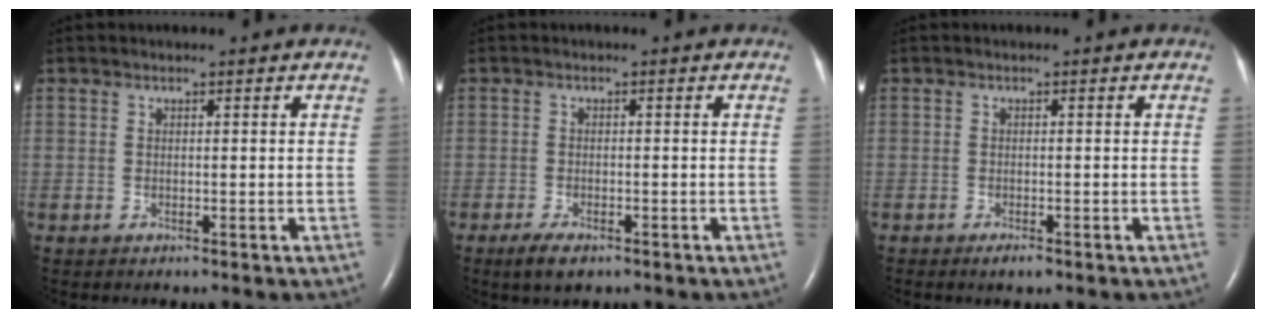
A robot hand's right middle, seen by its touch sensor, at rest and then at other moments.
{"total": 3.3, "force": [-2.1, 1.2, 2.2], "torque": [-0.047, -0.005, -0.033]}
{"total": 1.3, "force": [-0.9, 0.3, 0.9], "torque": [-0.018, -0.003, -0.011]}